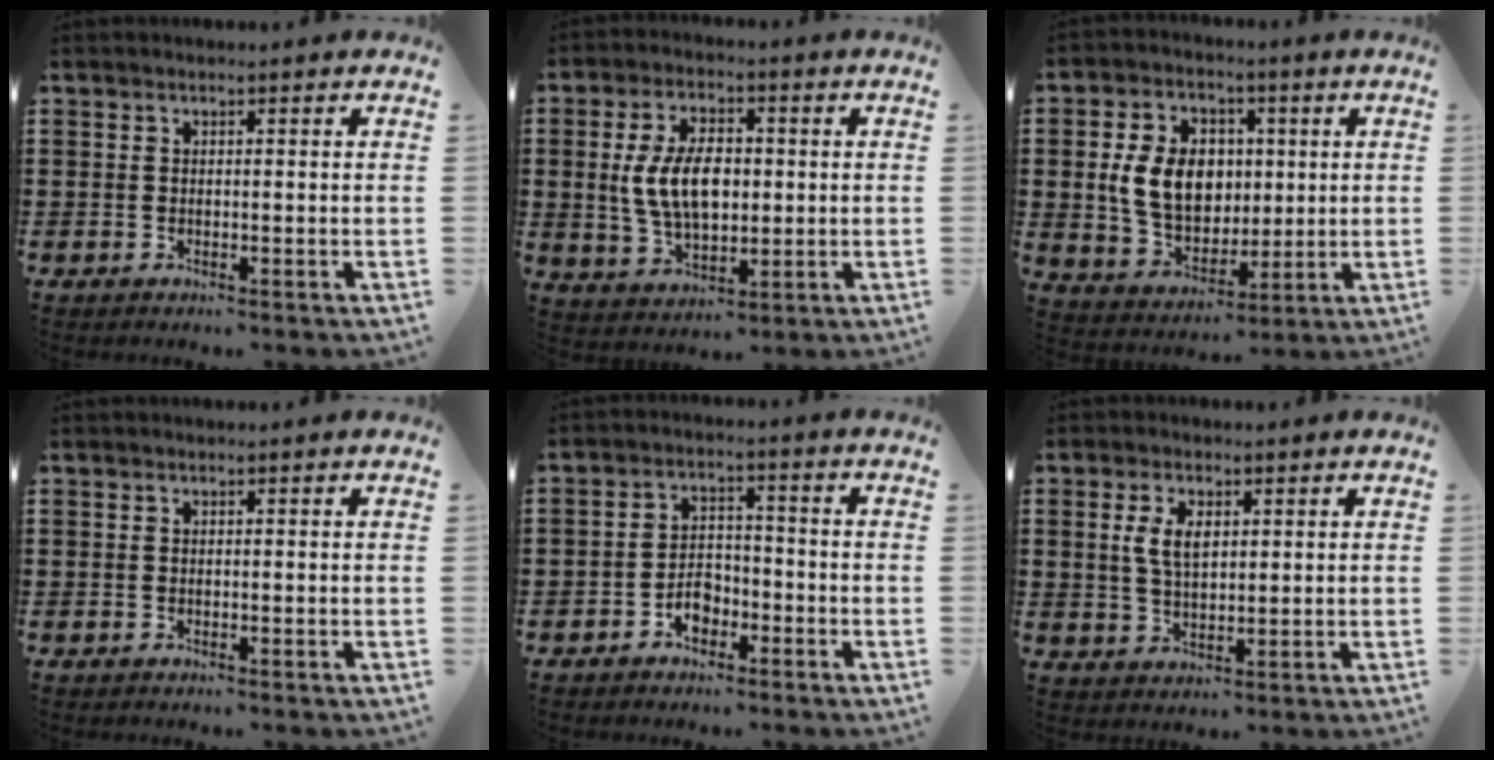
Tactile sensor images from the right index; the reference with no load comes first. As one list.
[{"total": 9.0, "force": [0.4, 5.2, 7.3], "torque": [-0.155, 0.007, 0.002]}, {"total": 10.0, "force": [1.1, 7.6, 6.4], "torque": [-0.140, 0.016, 0.018]}, {"total": 0.0}, {"total": 3.8, "force": [-2.3, 2.3, 2.0], "torque": [-0.040, 0.004, -0.044]}, {"total": 4.8, "force": [1.2, 2.4, 3.9], "torque": [-0.083, 0.010, 0.019]}]